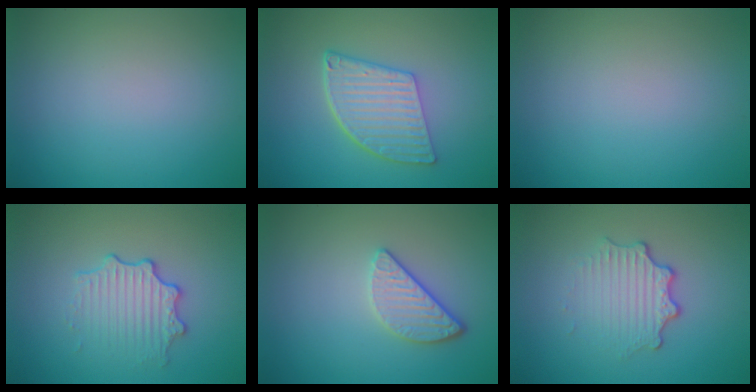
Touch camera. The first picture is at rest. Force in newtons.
{"total": 5.6, "press": 4.1, "slide": 3.9}
{"total": 0.0}
{"total": 3.2, "press": 2.7, "slide": 1.8}
{"total": 2.6, "press": 2.3, "slide": 1.3}
{"total": 3.3, "press": 2.5, "slide": 2.2}